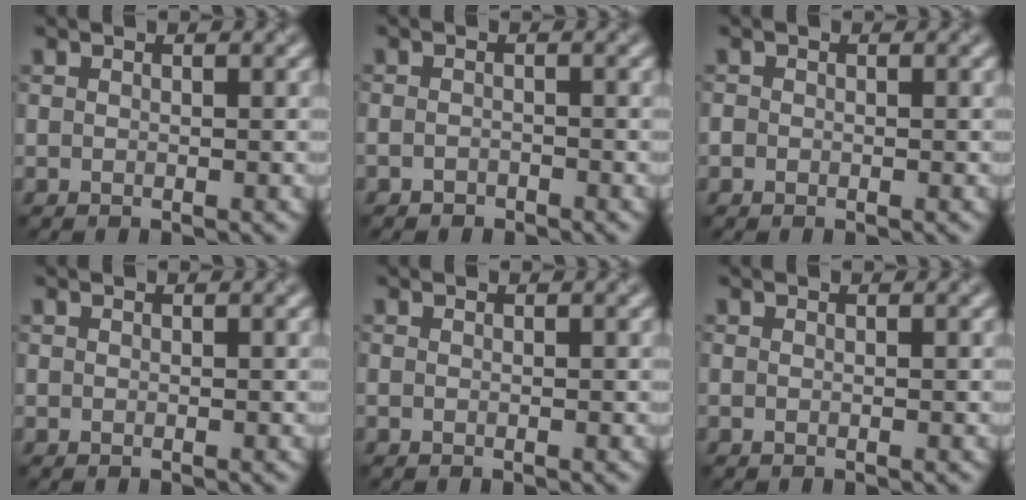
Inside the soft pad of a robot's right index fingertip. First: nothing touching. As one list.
[{"total": 1.0, "force": [-1.0, 0.2, 0.1], "torque": [-0.004, -0.001, -0.018]}, {"total": 0.7, "force": [-0.5, 0.5, 0.1], "torque": [0.002, -0.006, -0.012]}, {"total": 0.0}, {"total": 0.0}, {"total": 0.0}]